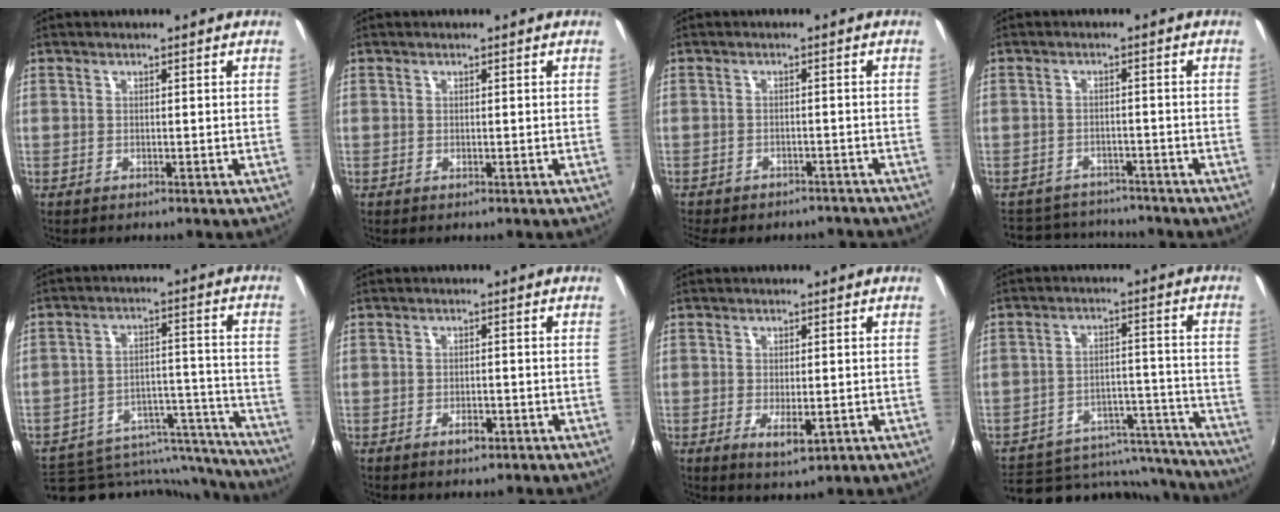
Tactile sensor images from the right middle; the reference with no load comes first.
{"total": 0.0}
{"total": 10.2, "force": [-8.8, 3.8, 3.5], "torque": [-0.087, -0.014, -0.114]}
{"total": 9.5, "force": [-8.7, 3.3, 1.9], "torque": [-0.054, 0.011, -0.128]}
{"total": 22.2, "force": [-19.6, 8.1, 6.8], "torque": [-0.116, 0.030, -0.243]}
{"total": 2.2, "force": [-1.4, 1.1, 1.4], "torque": [-0.026, -0.002, -0.022]}
{"total": 4.2, "force": [-1.2, 1.7, 3.7], "torque": [-0.067, -0.014, -0.017]}
{"total": 20.0, "force": [-16.6, 8.7, 6.8], "torque": [-0.126, 0.034, -0.197]}